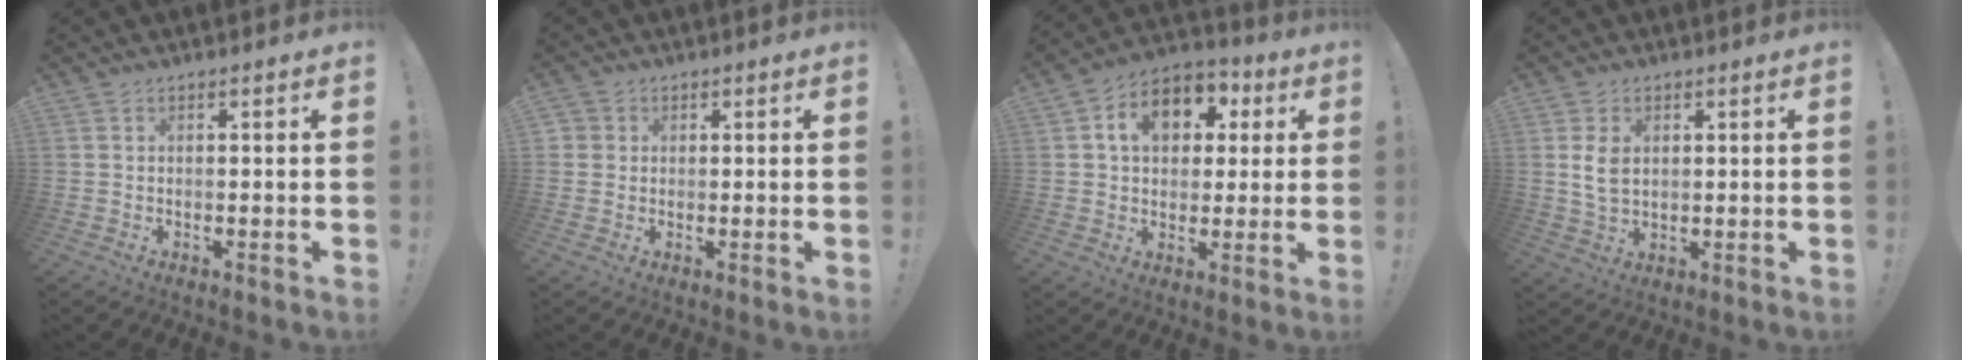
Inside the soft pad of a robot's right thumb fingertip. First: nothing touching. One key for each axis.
{"total": 2.0, "fx": 0.3, "fy": 2.0, "fz": 0.5, "tx": -0.007, "ty": 0.000, "tz": 0.007}
{"total": 12.6, "fx": 3.6, "fy": 9.6, "fz": 7.4, "tx": -0.112, "ty": 0.002, "tz": 0.071}
{"total": 5.9, "fx": 1.4, "fy": 3.9, "fz": 4.2, "tx": -0.072, "ty": -0.005, "tz": 0.023}